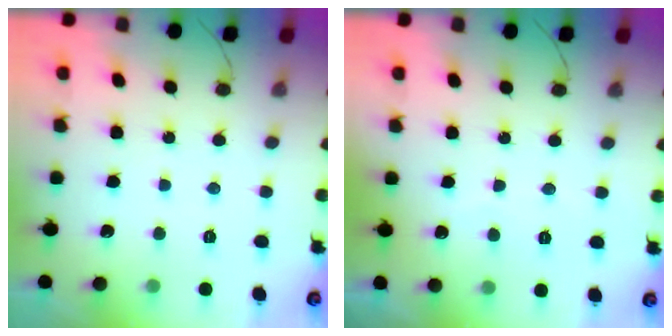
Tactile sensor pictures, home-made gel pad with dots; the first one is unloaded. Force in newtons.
{"total": 1.9, "press": 1.9, "slide": 0.2}